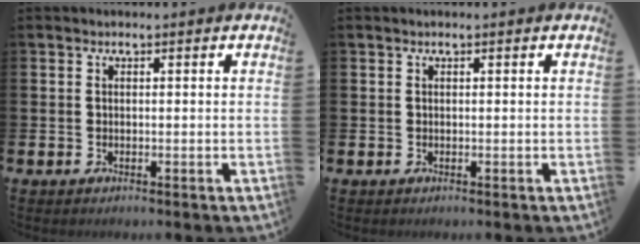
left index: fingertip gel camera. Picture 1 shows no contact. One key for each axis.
{"total": 0.0}